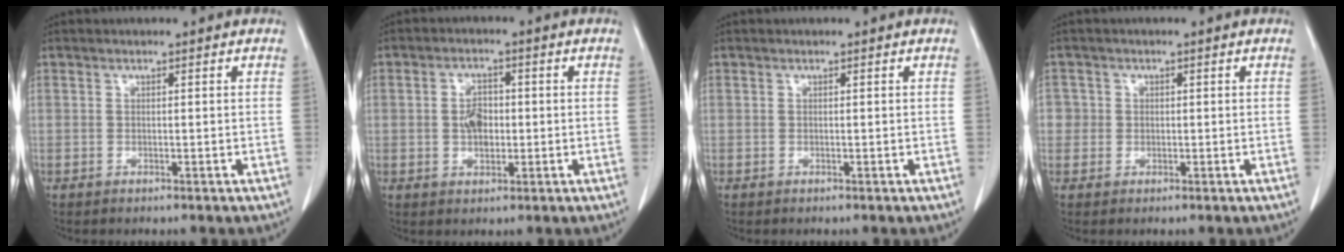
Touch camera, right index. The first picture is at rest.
{"total": 4.1, "force": [-0.1, 2.5, 3.3], "torque": [-0.061, 0.004, -0.001]}
{"total": 0.0}
{"total": 2.3, "force": [-0.1, 2.3, 0.1], "torque": [0.013, 0.007, -0.004]}